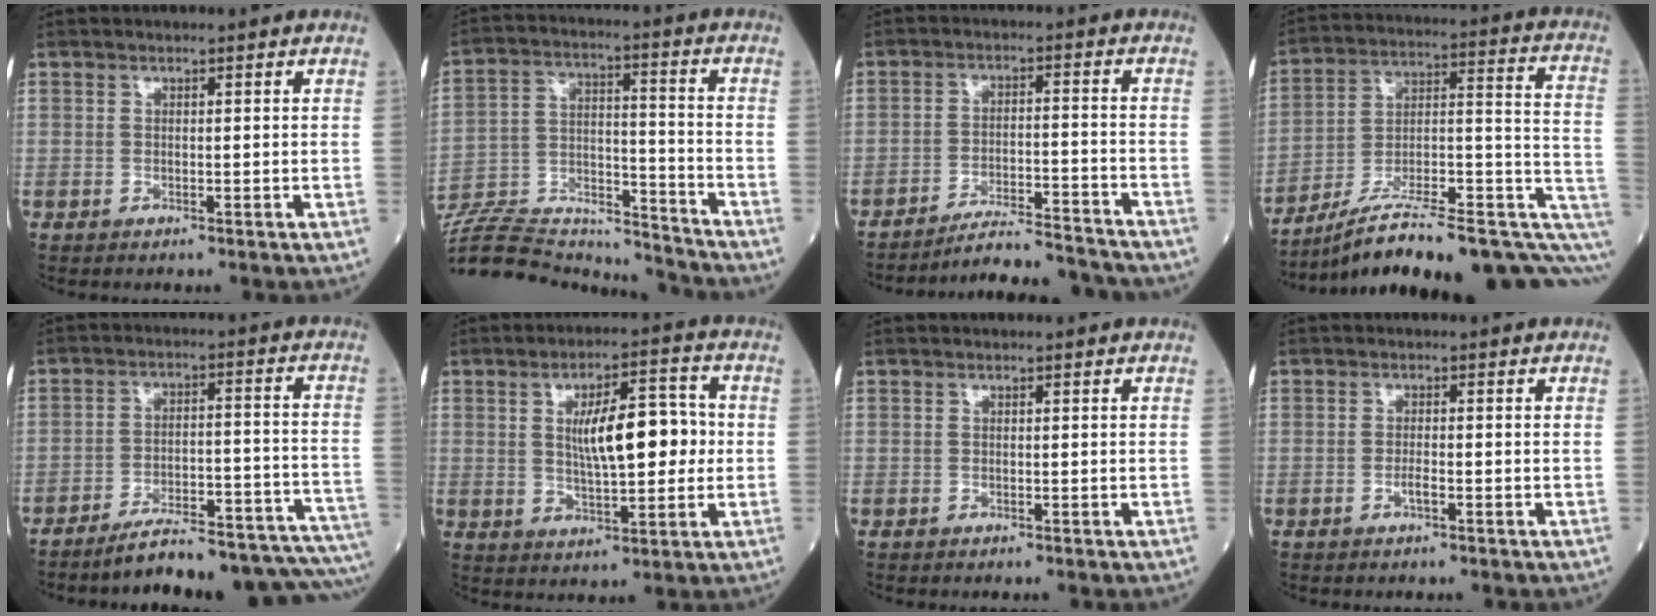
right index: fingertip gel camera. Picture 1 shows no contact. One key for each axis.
{"total": 21.8, "fx": -20.9, "fy": 3.6, "fz": 5.1, "tx": -0.136, "ty": 0.014, "tz": -0.335}
{"total": 11.1, "fx": -10.9, "fy": 0.0, "fz": 2.1, "tx": -0.029, "ty": 0.005, "tz": -0.167}
{"total": 24.9, "fx": -13.8, "fy": 5.5, "fz": 20.0, "tx": -0.232, "ty": 0.046, "tz": -0.206}
{"total": 16.1, "fx": -14.6, "fy": 2.5, "fz": 6.4, "tx": -0.033, "ty": 0.030, "tz": -0.184}
{"total": 10.3, "fx": 0.9, "fy": 3.2, "fz": 9.8, "tx": -0.161, "ty": 0.017, "tz": 0.017}
{"total": 0.0}
{"total": 1.3, "fx": -0.6, "fy": 0.1, "fz": 1.1, "tx": -0.023, "ty": 0.002, "tz": -0.009}